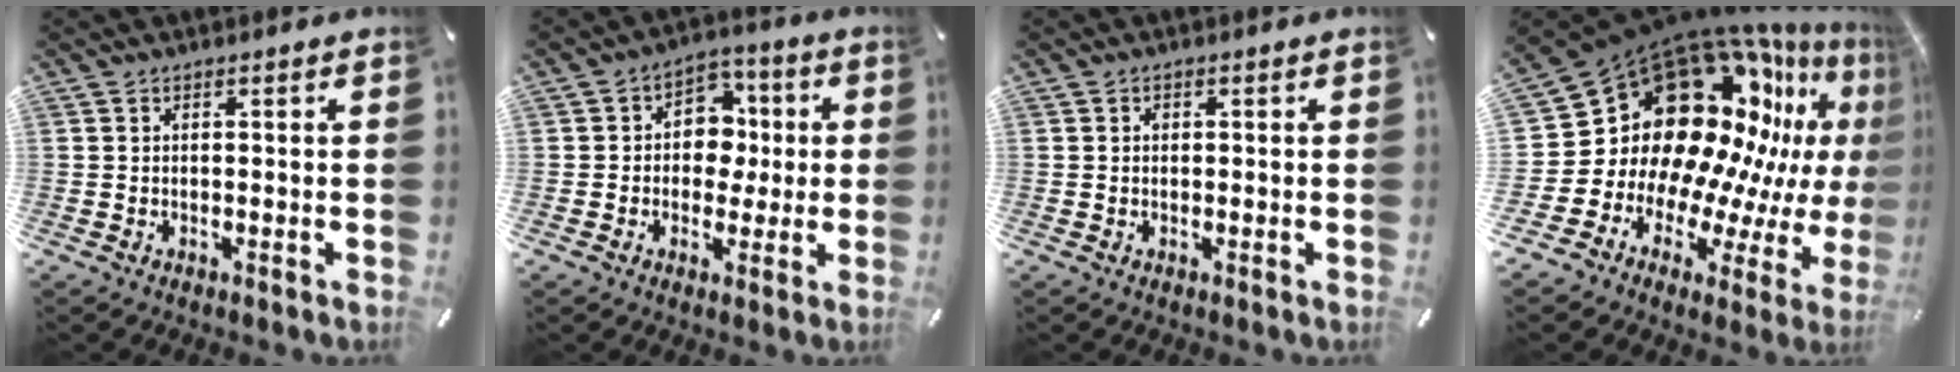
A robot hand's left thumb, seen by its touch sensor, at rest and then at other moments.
{"total": 9.0, "force": [-0.4, 8.0, 4.0], "torque": [-0.057, 0.014, -0.007]}
{"total": 0.8, "force": [0.1, 0.7, 0.4], "torque": [-0.007, 0.004, 0.000]}
{"total": 27.3, "force": [10.6, 18.8, 16.7], "torque": [-0.266, -0.154, 0.238]}